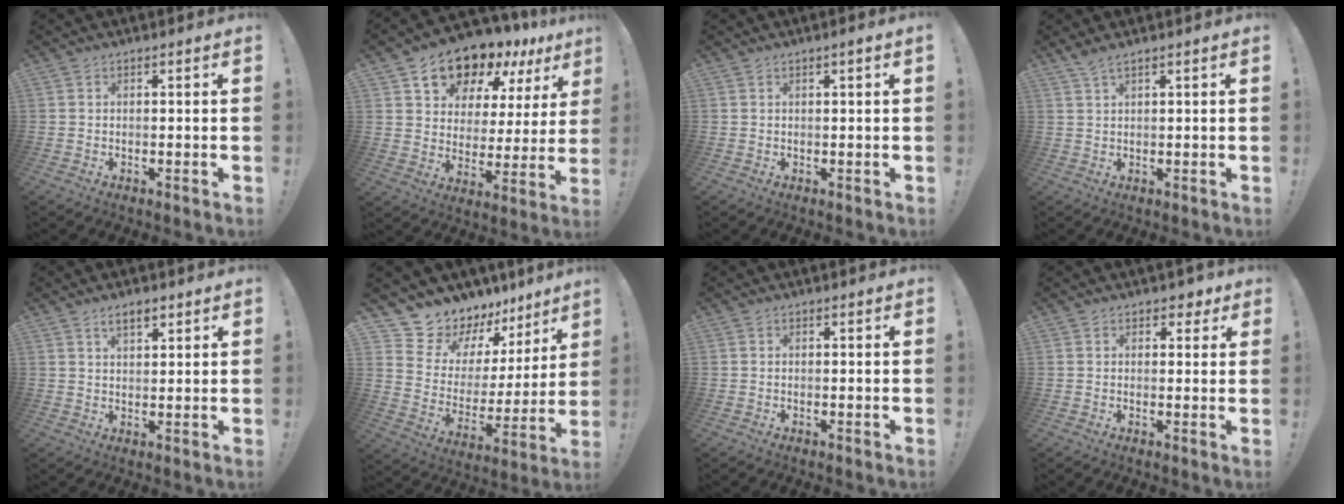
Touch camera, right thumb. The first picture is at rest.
{"total": 15.1, "force": [13.0, 6.4, 4.1], "torque": [-0.067, -0.112, 0.232]}
{"total": 1.4, "force": [0.4, -0.3, 1.3], "torque": [-0.020, -0.003, 0.005]}
{"total": 2.5, "force": [1.9, 0.2, 1.5], "torque": [-0.034, -0.008, 0.035]}
{"total": 4.4, "force": [2.8, 2.0, 2.7], "torque": [-0.041, -0.011, 0.048]}
{"total": 12.1, "force": [11.1, 4.8, 0.1], "torque": [-0.007, -0.114, 0.211]}
{"total": 0.0}
{"total": 3.1, "force": [1.9, 2.3, 1.0], "torque": [0.000, -0.009, 0.030]}